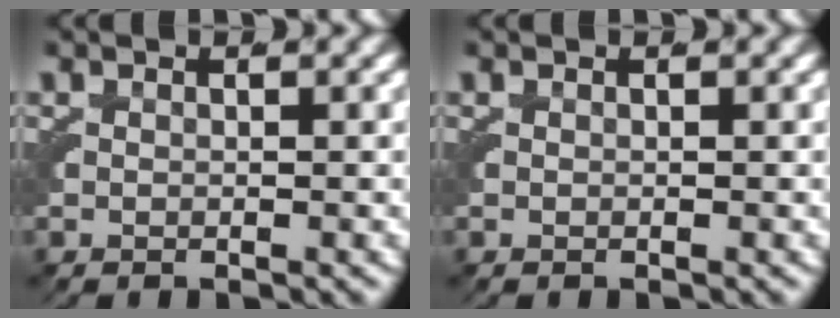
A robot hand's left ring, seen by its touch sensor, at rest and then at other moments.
{"total": 0.0}